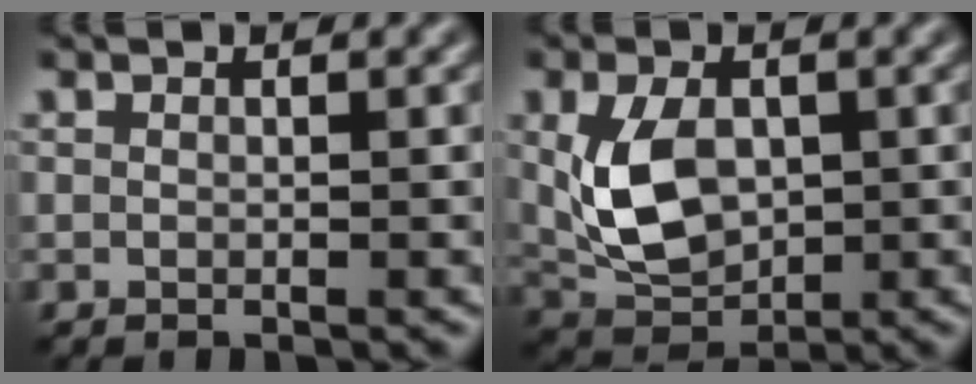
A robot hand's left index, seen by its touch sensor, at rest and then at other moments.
{"total": 5.9, "force": [0.2, 3.8, 4.5], "torque": [-0.098, -0.004, 0.012]}